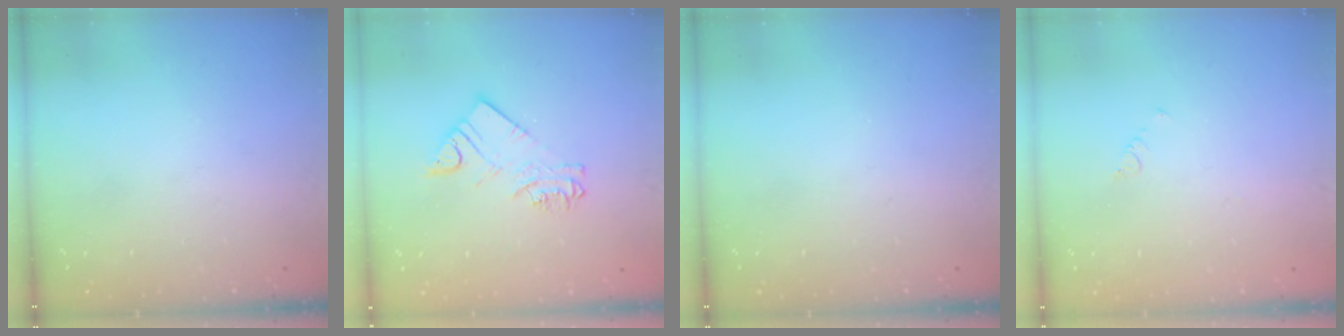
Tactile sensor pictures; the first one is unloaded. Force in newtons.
{"total": 6.1, "press": 6.1, "slide": 0.3}
{"total": 0.0}
{"total": 0.7, "press": 0.6, "slide": 0.2}